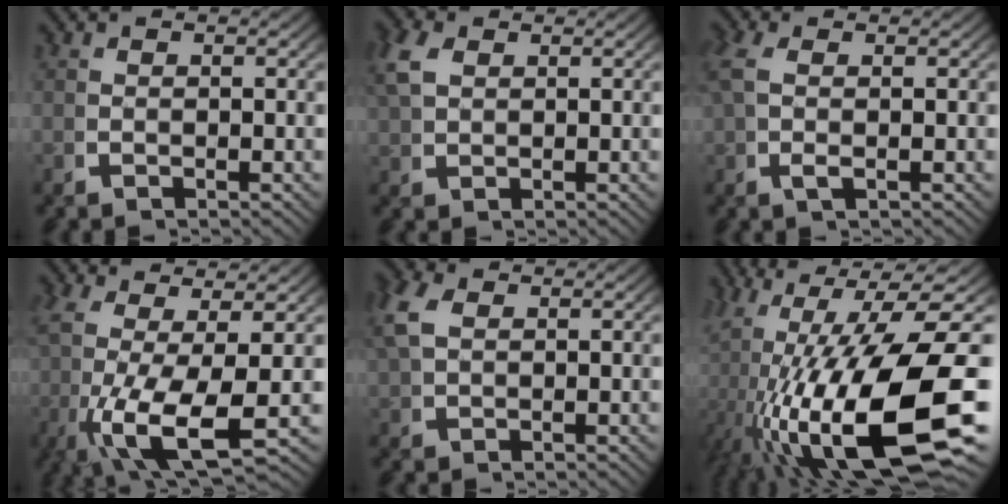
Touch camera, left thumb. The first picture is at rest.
{"total": 2.8, "force": [1.7, 1.6, 1.5], "torque": [-0.042, 0.005, 0.039]}
{"total": 2.2, "force": [0.4, 0.8, 2.0], "torque": [-0.064, -0.003, 0.013]}
{"total": 9.9, "force": [-2.1, 4.1, 8.8], "torque": [-0.195, -0.045, -0.009]}
{"total": 3.0, "force": [1.6, 1.8, 1.8], "torque": [-0.051, 0.002, 0.037]}
{"total": 19.6, "force": [-4.1, 10.9, 15.7], "torque": [-0.290, -0.068, -0.024]}